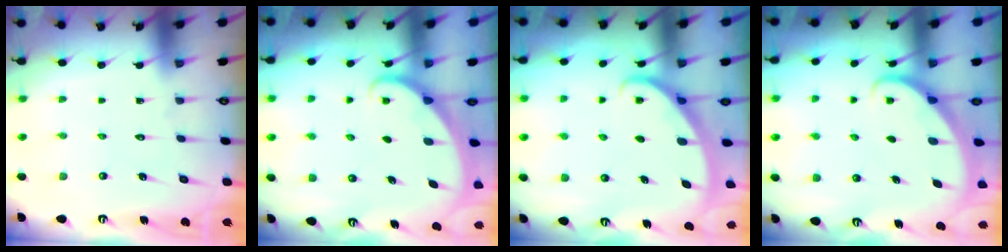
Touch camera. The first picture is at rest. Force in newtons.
{"total": 1.6, "press": 1.6, "slide": 0.1}
{"total": 2.3, "press": 2.3, "slide": 0.2}
{"total": 2.3, "press": 2.3, "slide": 0.1}